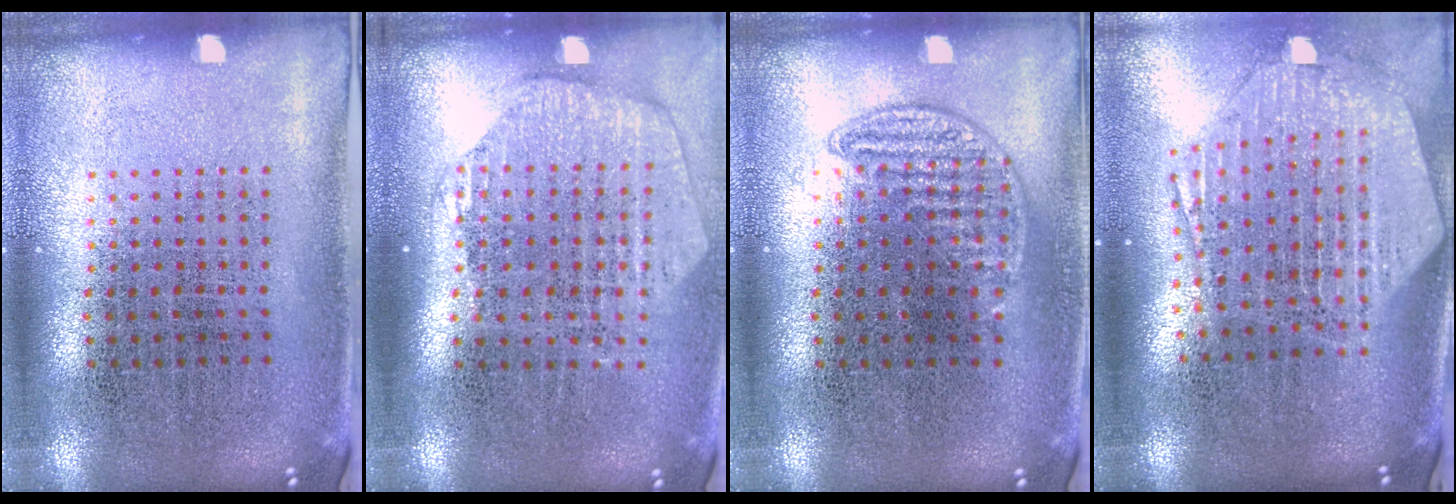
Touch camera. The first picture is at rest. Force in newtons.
{"total": 1.6, "press": 1.4, "slide": 0.7}
{"total": 0.8, "press": 0.7, "slide": 0.4}
{"total": 2.7, "press": 2.2, "slide": 1.6}